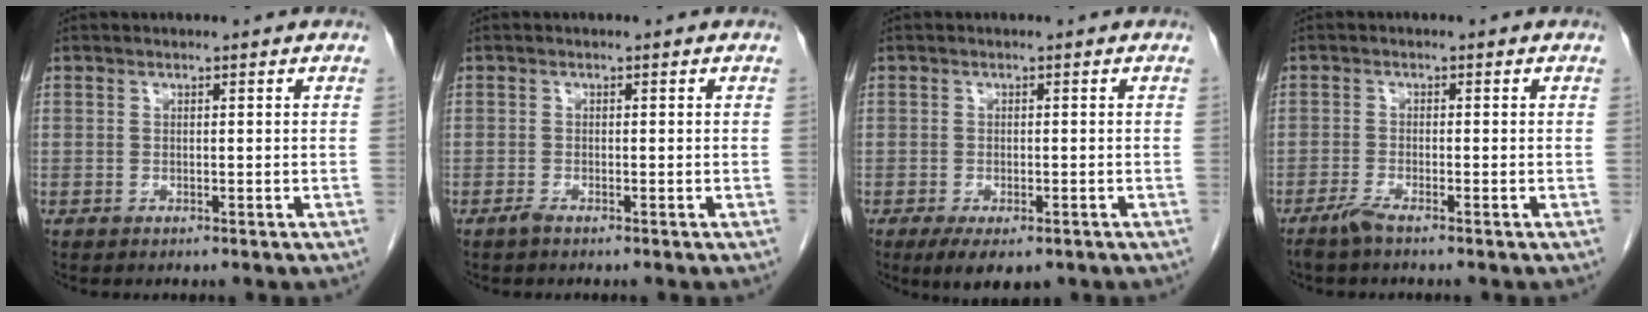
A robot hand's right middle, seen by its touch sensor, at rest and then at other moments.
{"total": 0.8, "force": [-0.6, 0.0, 0.5], "torque": [-0.013, -0.002, -0.013]}
{"total": 5.5, "force": [-3.5, 2.1, 3.7], "torque": [-0.057, -0.011, -0.050]}
{"total": 2.1, "force": [-1.7, -0.1, 1.2], "torque": [-0.035, -0.006, -0.038]}